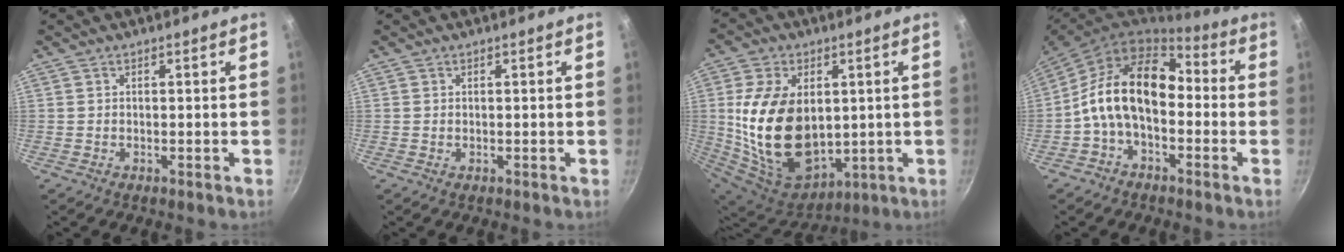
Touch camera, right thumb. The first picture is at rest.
{"total": 0.0}
{"total": 22.1, "force": [2.1, 14.8, 16.3], "torque": [-0.282, -0.022, 0.059]}
{"total": 14.8, "force": [-1.3, 9.5, 11.2], "torque": [-0.175, 0.047, -0.044]}